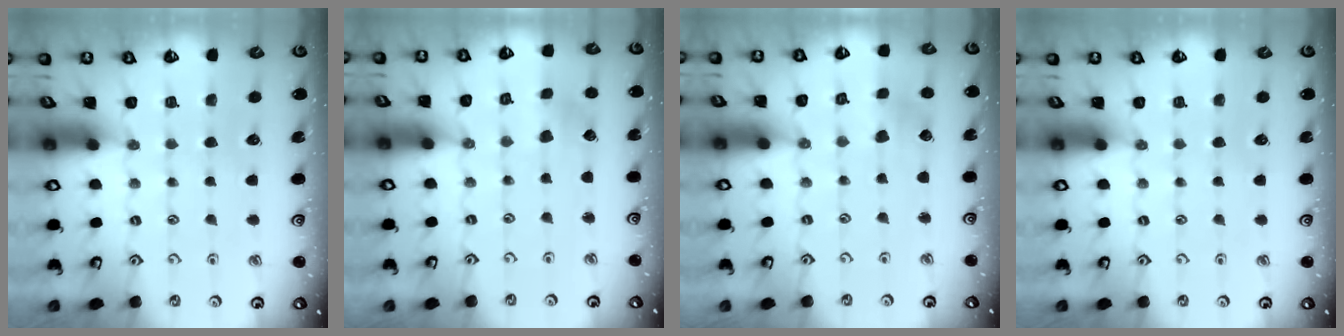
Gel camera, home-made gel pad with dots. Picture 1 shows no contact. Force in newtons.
{"total": 1.7, "press": 1.7, "slide": 0.2}
{"total": 2.3, "press": 2.2, "slide": 0.4}
{"total": 0.0}